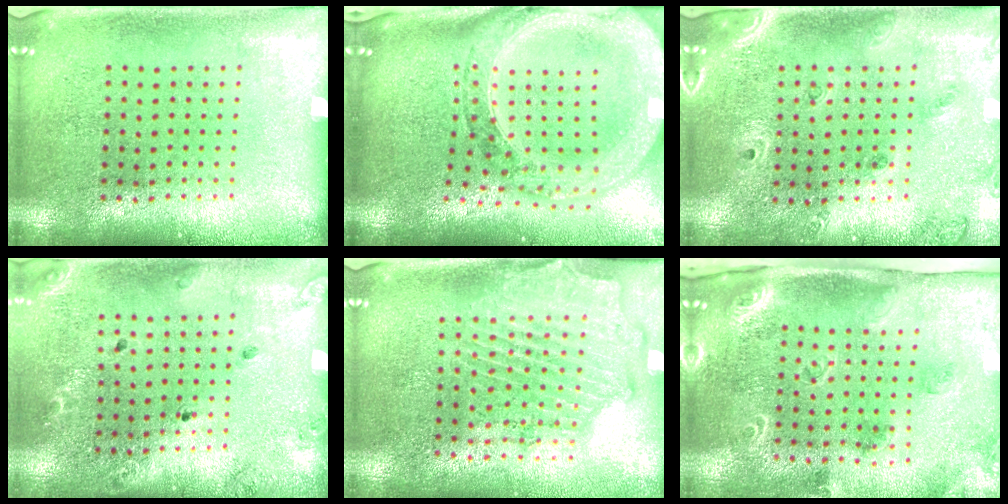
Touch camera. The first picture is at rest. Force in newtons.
{"total": 3.9, "press": 3.0, "slide": 2.5}
{"total": 1.4, "press": 1.3, "slide": 0.5}
{"total": 1.3, "press": 1.3, "slide": 0.3}
{"total": 1.8, "press": 1.7, "slide": 0.6}
{"total": 1.8, "press": 1.7, "slide": 0.5}